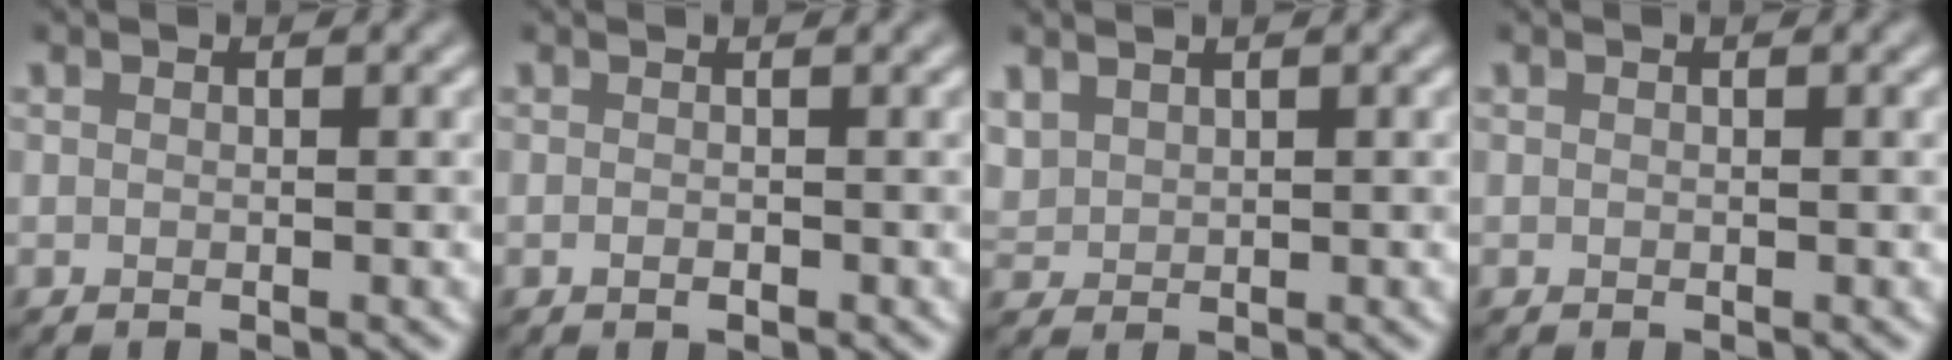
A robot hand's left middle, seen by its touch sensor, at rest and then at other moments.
{"total": 0.8, "force": [-0.2, 0.3, 0.8], "torque": [-0.012, -0.003, -0.004]}
{"total": 1.4, "force": [1.1, 0.8, 0.3], "torque": [-0.012, 0.003, 0.030]}
{"total": 0.0}